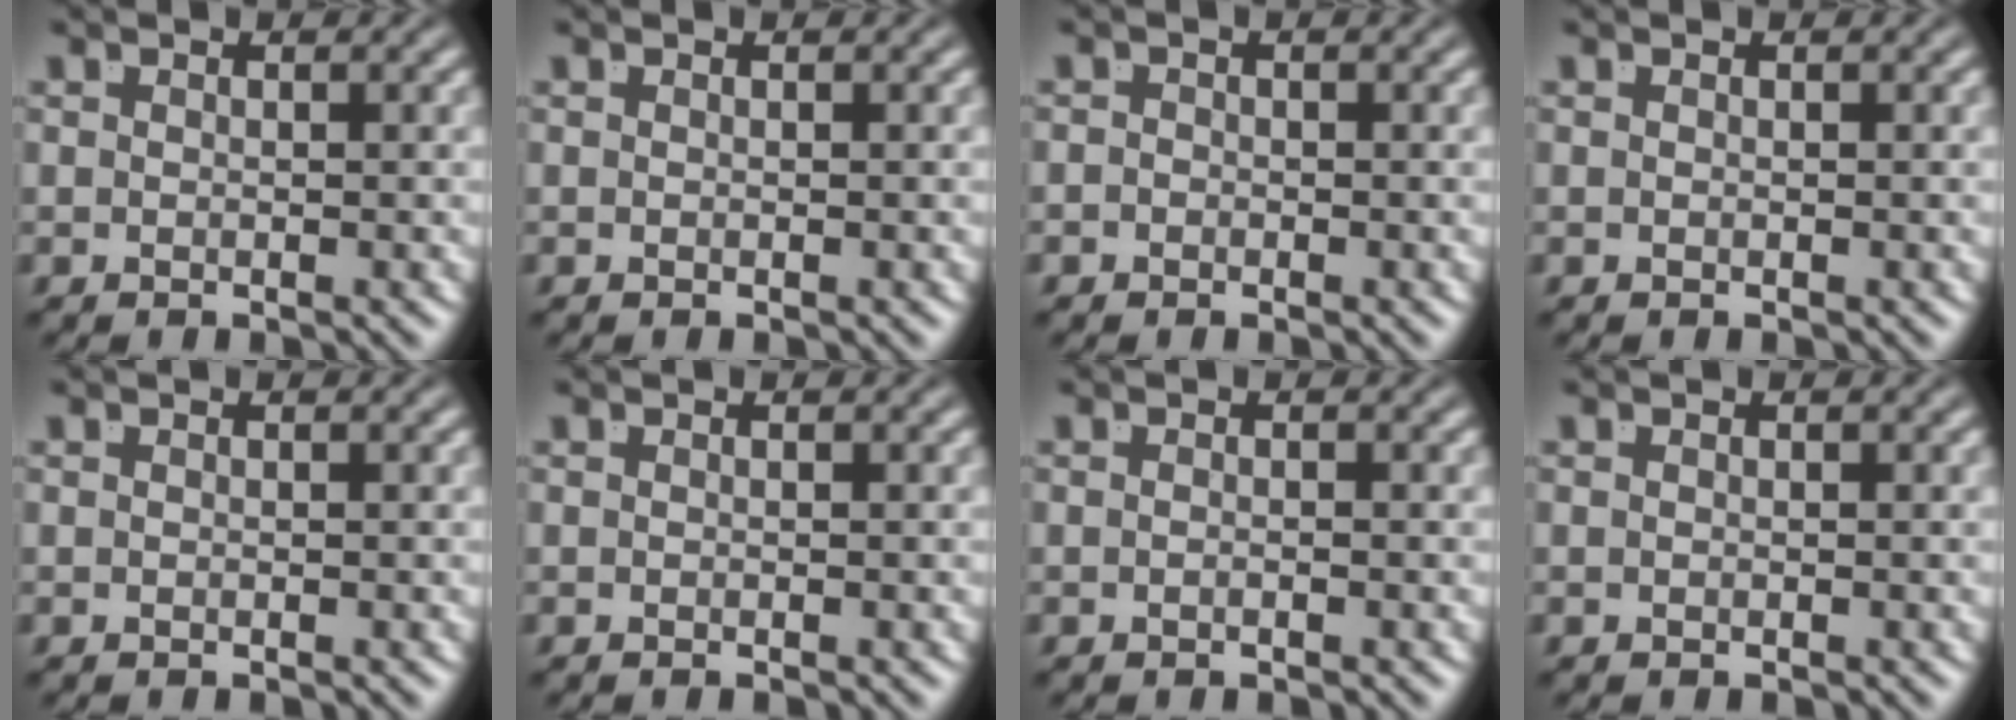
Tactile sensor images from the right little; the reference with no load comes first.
{"total": 0.0}
{"total": 0.7, "force": [-0.7, 0.0, -0.2], "torque": [0.005, -0.011, -0.008]}
{"total": 0.0}
{"total": 0.0}
{"total": 0.0}
{"total": 0.6, "force": [-0.4, -0.2, 0.3], "torque": [-0.007, 0.000, -0.008]}
{"total": 0.0}